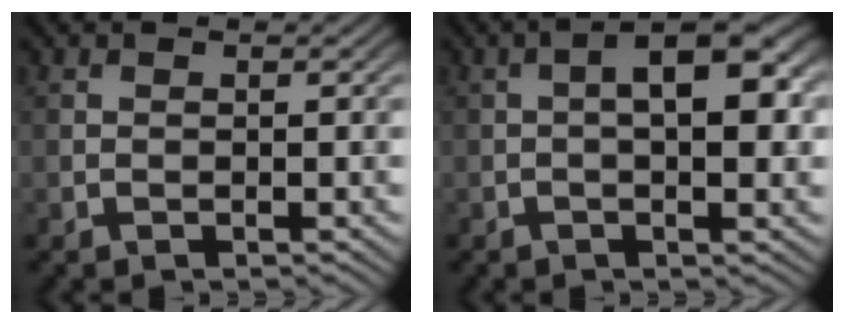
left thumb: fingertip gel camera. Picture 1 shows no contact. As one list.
[{"total": 7.5, "force": [0.4, 2.4, 7.1], "torque": [-0.102, 0.013, 0.001]}]